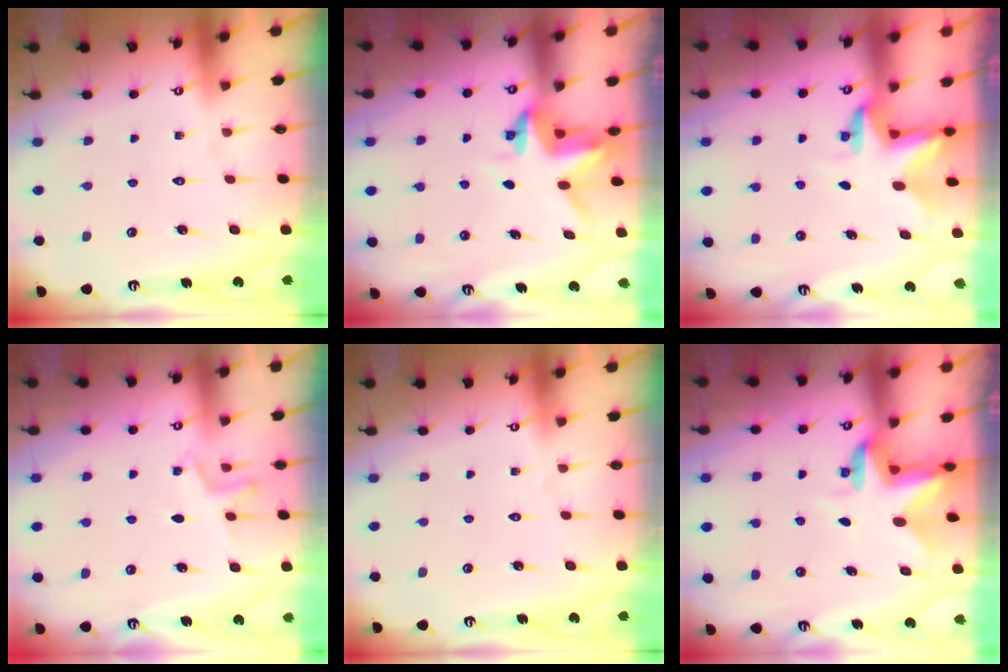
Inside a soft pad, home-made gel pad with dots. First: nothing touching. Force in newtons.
{"total": 3.5, "press": 3.5, "slide": 0.2}
{"total": 2.8, "press": 2.8, "slide": 0.2}
{"total": 4.4, "press": 4.1, "slide": 1.6}
{"total": 0.0}
{"total": 3.2, "press": 3.2, "slide": 0.5}